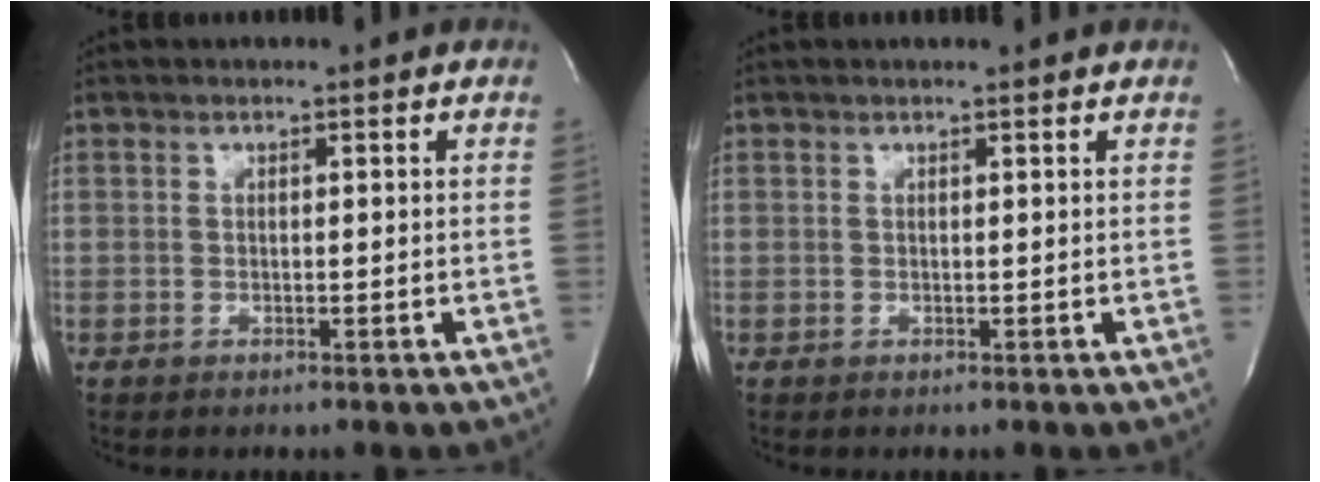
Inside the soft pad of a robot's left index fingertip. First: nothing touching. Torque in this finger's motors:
{"motor_torque": [0.12, -0.26, 0.06, 0.01]}